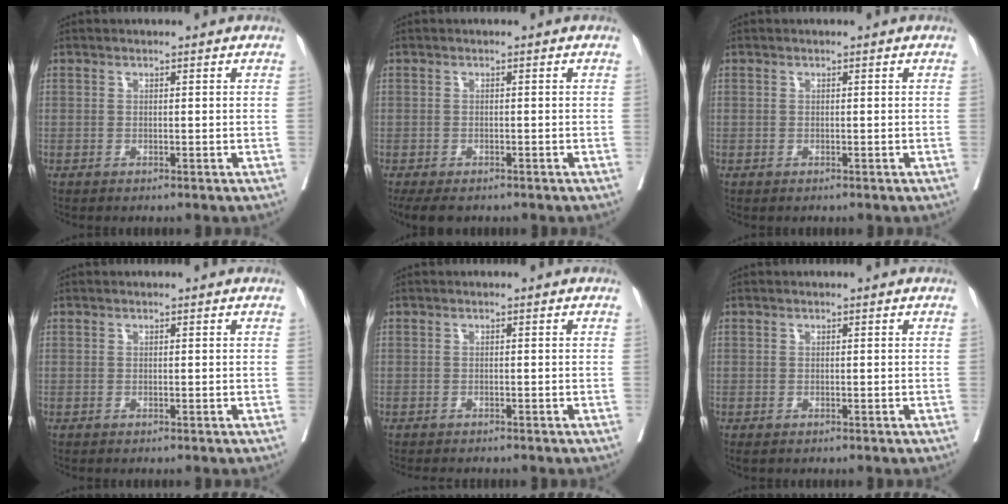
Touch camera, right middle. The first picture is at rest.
{"total": 5.6, "force": [-4.3, 2.4, 2.7], "torque": [-0.040, -0.010, -0.066]}
{"total": 0.0}
{"total": 0.0}
{"total": 2.5, "force": [-2.2, 0.6, 0.9], "torque": [-0.014, -0.005, -0.029]}
{"total": 0.0}